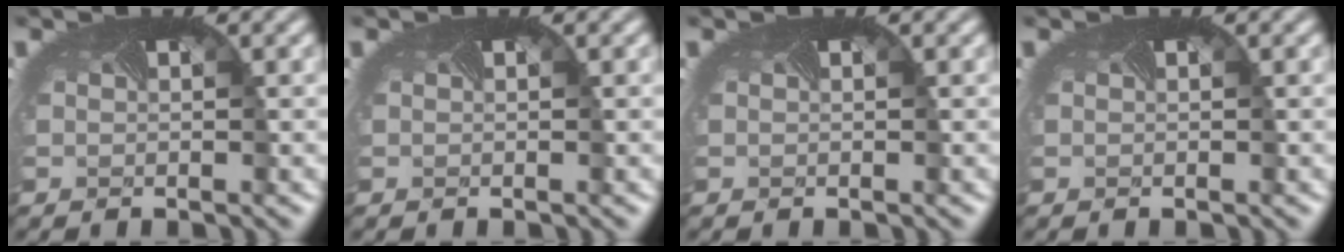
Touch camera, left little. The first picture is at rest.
{"total": 0.0}
{"total": 0.0}
{"total": 0.0}